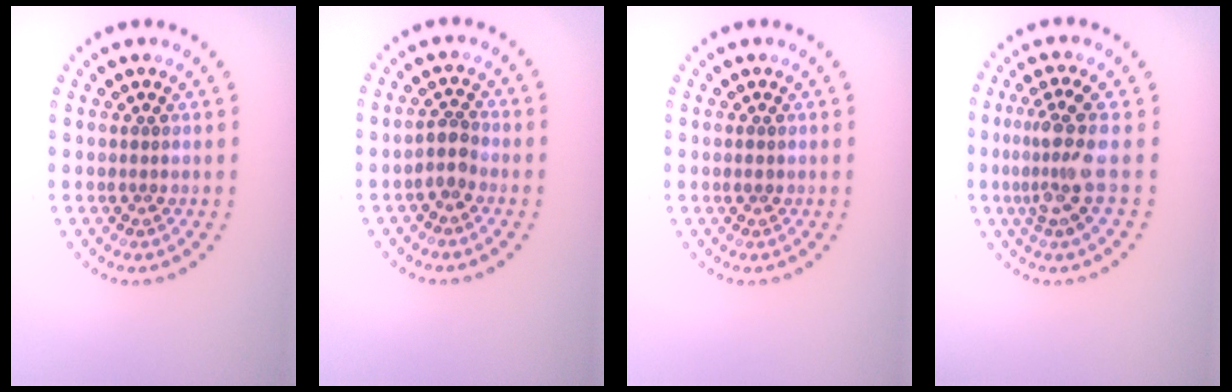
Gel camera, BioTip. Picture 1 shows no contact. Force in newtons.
{"total": 1.9, "press": 1.6, "slide": 1.0}
{"total": 0.8, "press": 0.7, "slide": 0.1}
{"total": 3.5, "press": 2.6, "slide": 2.3}